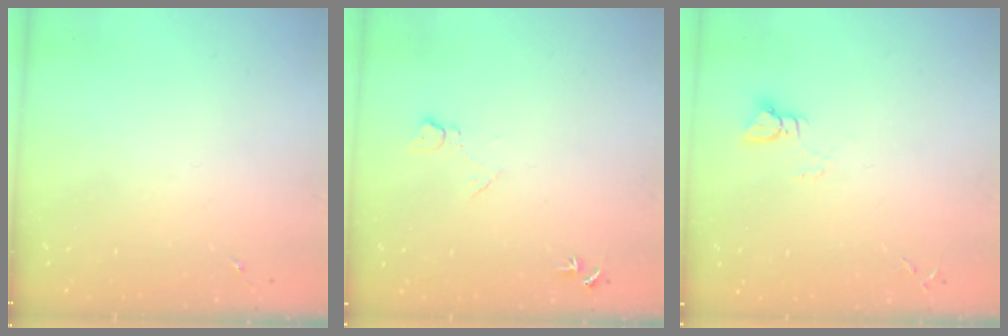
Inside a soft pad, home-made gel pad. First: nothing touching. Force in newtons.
{"total": 7.4, "press": 7.3, "slide": 0.9}
{"total": 3.0, "press": 3.0, "slide": 0.3}